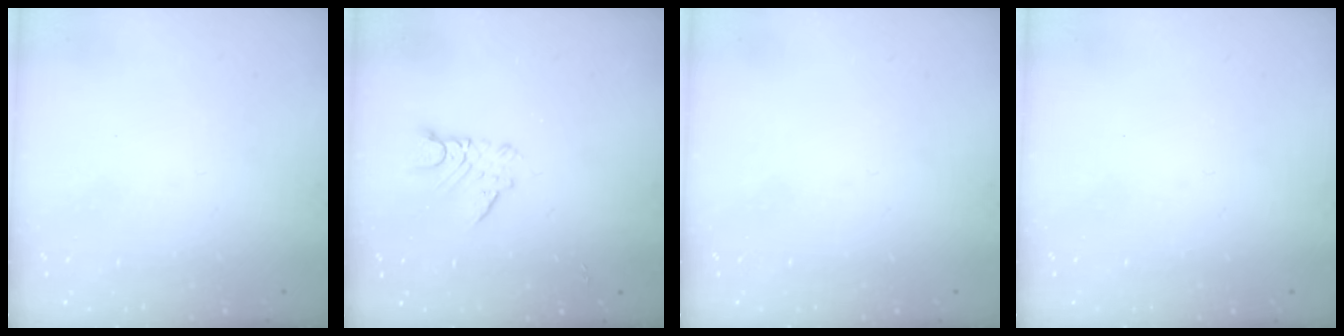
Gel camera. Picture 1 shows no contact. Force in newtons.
{"total": 4.2, "press": 4.2, "slide": 0.4}
{"total": 0.0}
{"total": 0.0}